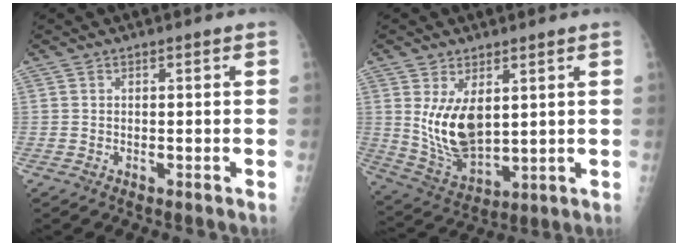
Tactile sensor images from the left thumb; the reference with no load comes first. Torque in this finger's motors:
{"motor_torque": [0.35, 0.82, 0.40, -0.06, 0.11]}